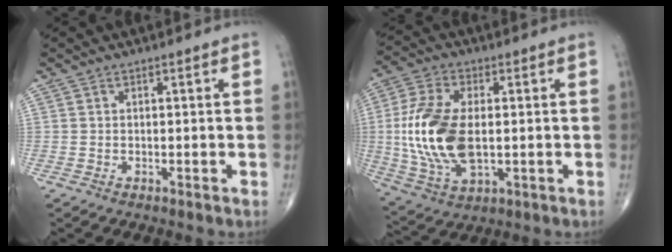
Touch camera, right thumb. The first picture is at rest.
{"total": 16.6, "force": [-0.1, 8.9, 14.1], "torque": [-0.299, -0.006, 0.004]}